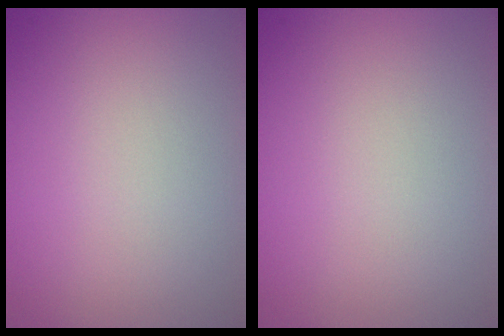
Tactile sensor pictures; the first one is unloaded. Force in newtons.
{"total": 0.0}